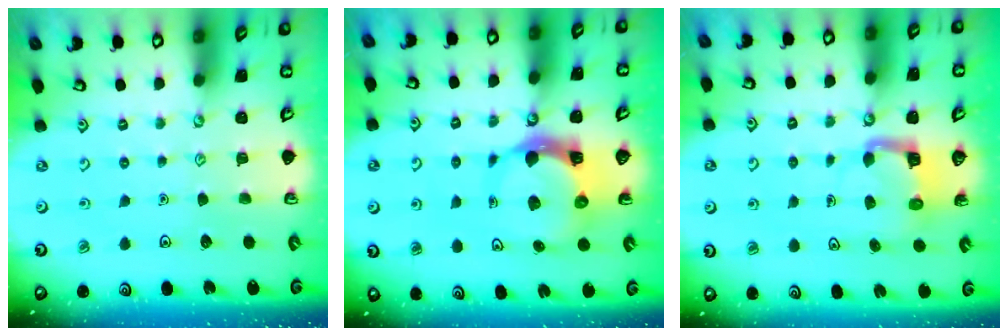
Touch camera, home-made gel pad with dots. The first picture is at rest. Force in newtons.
{"total": 7.4, "press": 7.3, "slide": 1.1}
{"total": 4.8, "press": 4.8, "slide": 0.5}